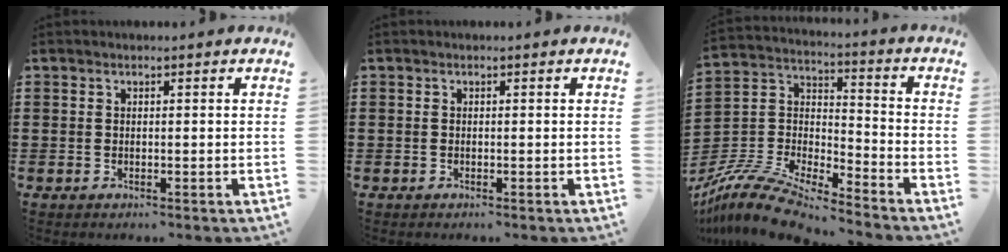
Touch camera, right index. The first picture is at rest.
{"total": 0.0}
{"total": 10.4, "force": [-9.6, 1.7, 3.6], "torque": [-0.087, 0.013, -0.197]}